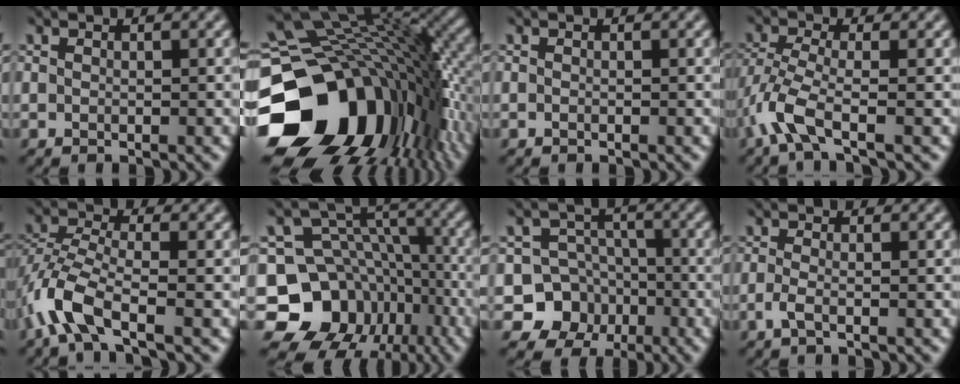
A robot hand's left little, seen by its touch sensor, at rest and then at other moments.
{"total": 18.3, "force": [-6.7, 13.1, 10.9], "torque": [-0.237, -0.030, -0.111]}
{"total": 0.0}
{"total": 4.4, "force": [-2.6, 0.9, 3.5], "torque": [-0.090, -0.005, -0.063]}
{"total": 5.4, "force": [-3.2, 1.7, 4.0], "torque": [-0.097, -0.001, -0.078]}
{"total": 12.6, "force": [-5.9, 10.1, 4.7], "torque": [-0.088, 0.017, -0.106]}
{"total": 8.5, "force": [-3.6, 7.7, 1.1], "torque": [-0.007, 0.000, -0.085]}
{"total": 1.4, "force": [-0.8, 0.1, 1.1], "torque": [-0.028, -0.003, -0.019]}